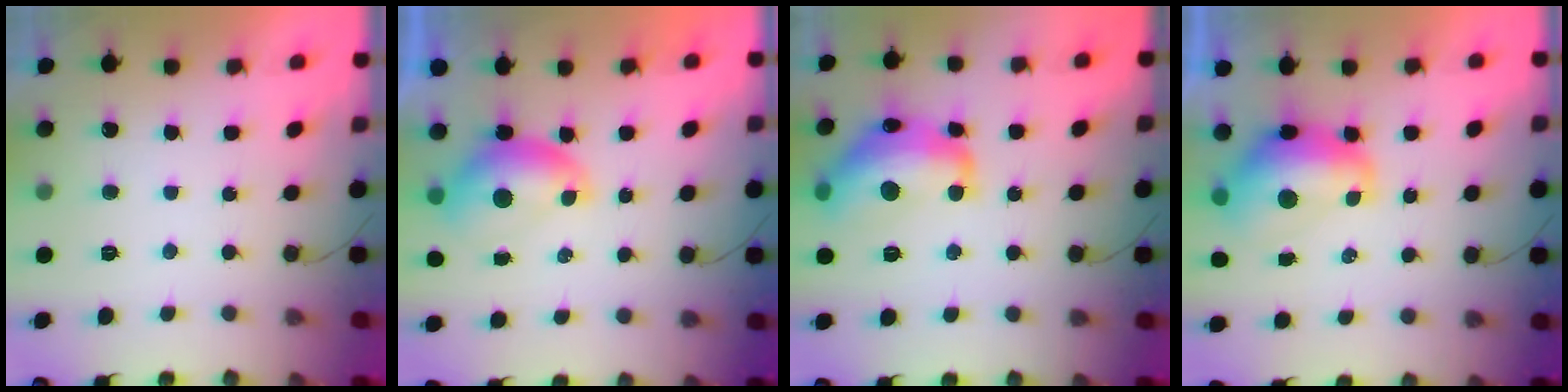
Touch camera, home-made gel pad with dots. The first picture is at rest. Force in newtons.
{"total": 8.2, "press": 8.2, "slide": 0.9}
{"total": 17.1, "press": 17.1, "slide": 1.0}
{"total": 11.5, "press": 11.4, "slide": 1.2}